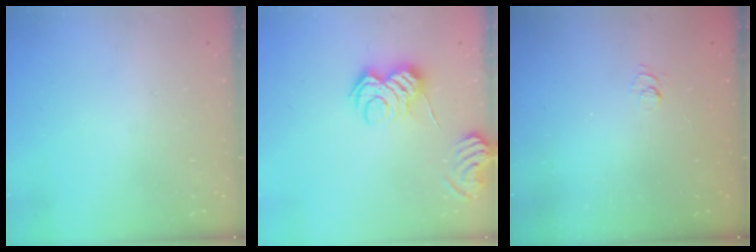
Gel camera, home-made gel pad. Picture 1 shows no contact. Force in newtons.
{"total": 9.7, "press": 9.6, "slide": 0.8}
{"total": 2.5, "press": 2.0, "slide": 1.4}